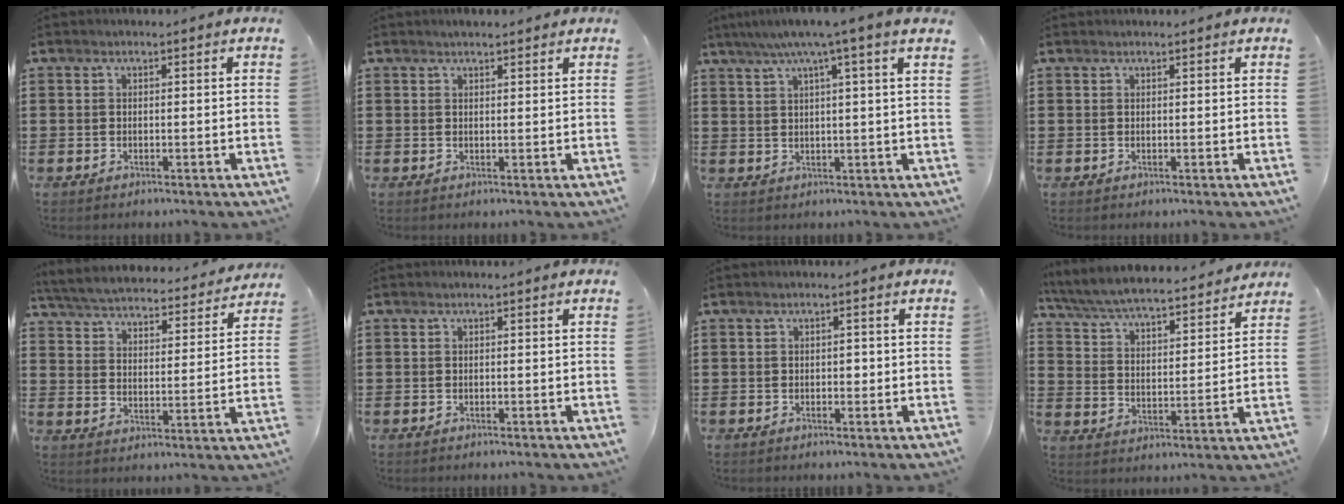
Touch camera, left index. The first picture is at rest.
{"total": 1.2, "force": [1.1, 0.2, 0.3], "torque": [-0.008, 0.002, 0.021]}
{"total": 5.5, "force": [3.6, -0.7, 4.0], "torque": [-0.089, -0.005, 0.059]}
{"total": 0.0}
{"total": 4.3, "force": [4.2, -0.1, 0.5], "torque": [-0.035, -0.035, 0.067]}
{"total": 0.0}
{"total": 0.6, "force": [0.0, 0.5, 0.3], "torque": [-0.006, 0.004, -0.002]}
{"total": 6.0, "force": [5.8, 0.2, 1.6], "torque": [-0.058, -0.040, 0.096]}